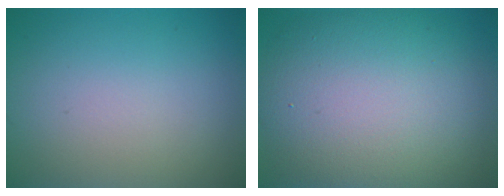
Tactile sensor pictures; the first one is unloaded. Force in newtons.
{"total": 12.9, "press": 12.9, "slide": 0.7}